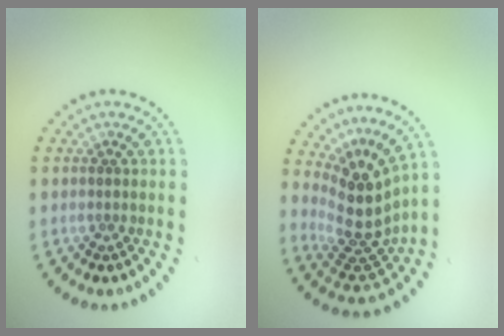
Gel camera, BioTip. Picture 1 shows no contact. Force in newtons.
{"total": 4.5, "press": 3.4, "slide": 3.0}